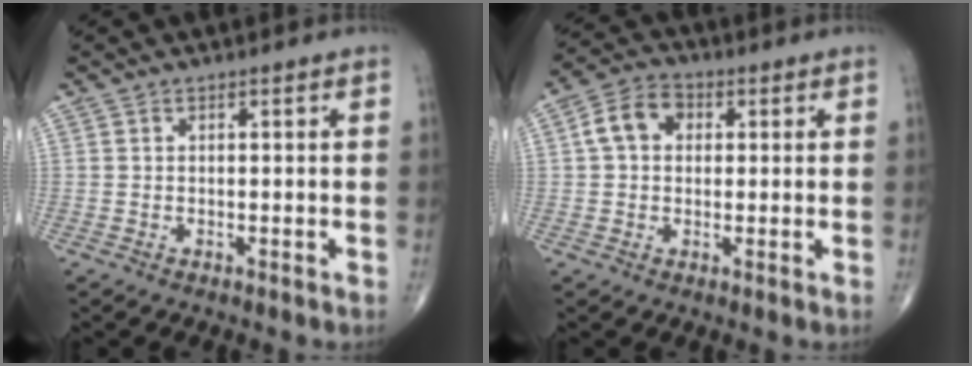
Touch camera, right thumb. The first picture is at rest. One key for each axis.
{"total": 6.9, "fx": 1.2, "fy": 5.2, "fz": 4.4, "tx": -0.071, "ty": 0.019, "tz": 0.012}